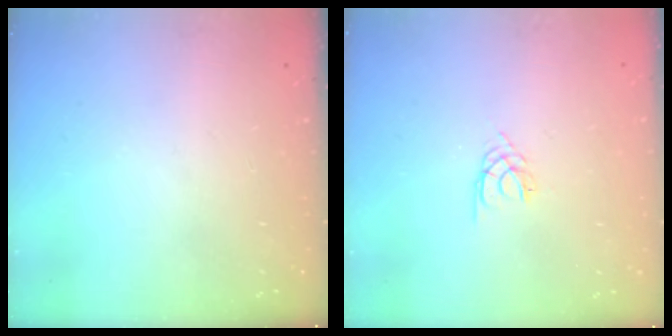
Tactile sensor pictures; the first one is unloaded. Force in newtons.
{"total": 1.6, "press": 1.6, "slide": 0.3}